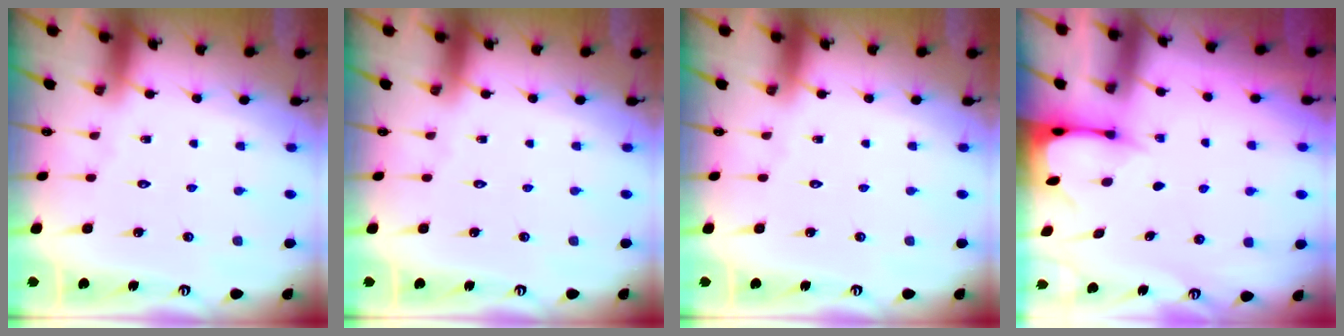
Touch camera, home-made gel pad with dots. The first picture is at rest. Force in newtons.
{"total": 0.0}
{"total": 0.0}
{"total": 2.5, "press": 2.5, "slide": 0.3}